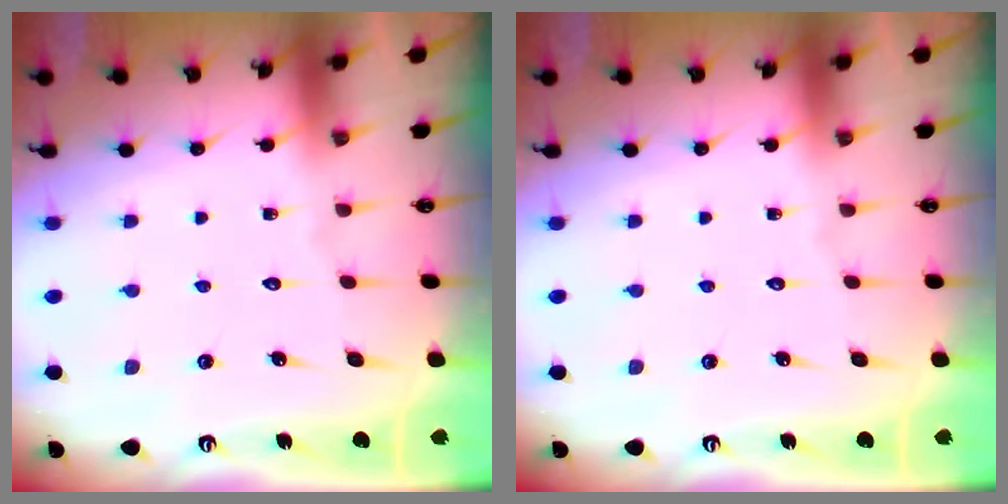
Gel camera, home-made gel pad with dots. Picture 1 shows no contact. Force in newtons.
{"total": 0.0}